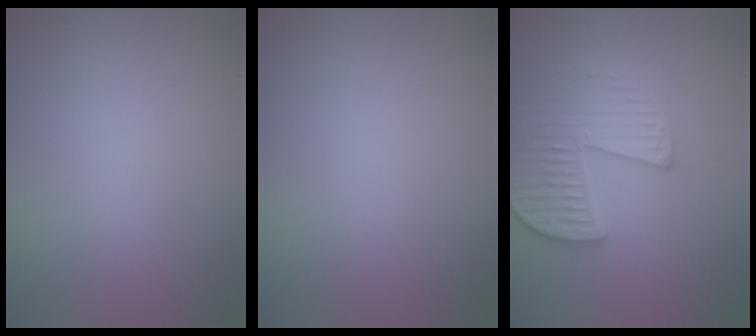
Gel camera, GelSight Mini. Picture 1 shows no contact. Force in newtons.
{"total": 0.0}
{"total": 3.6, "press": 3.4, "slide": 1.2}